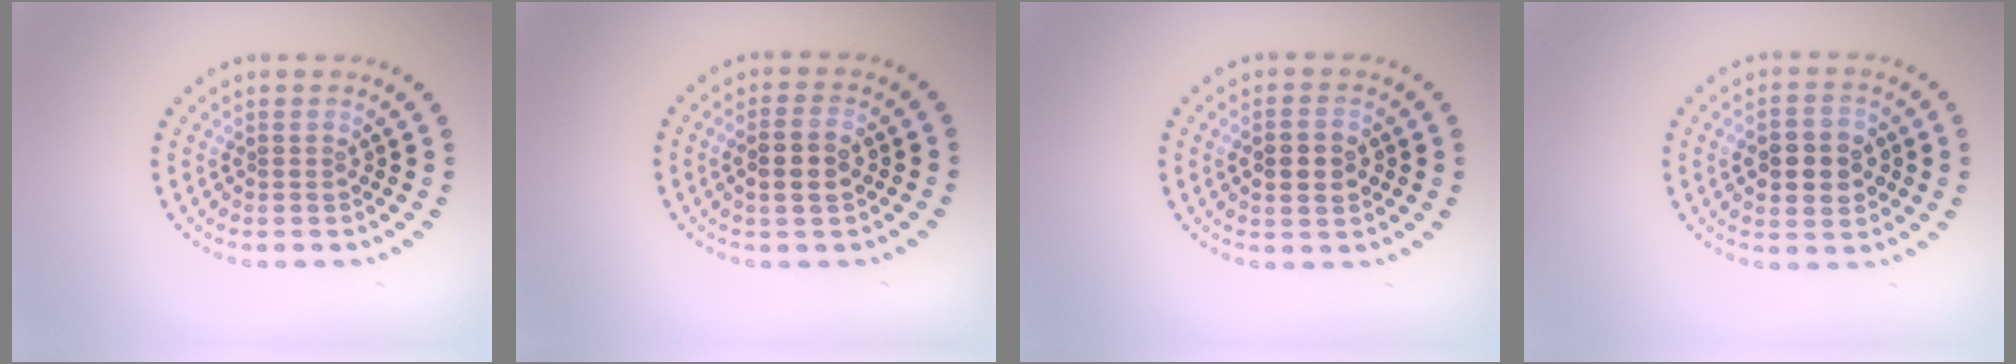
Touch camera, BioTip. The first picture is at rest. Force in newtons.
{"total": 2.8, "press": 2.7, "slide": 0.7}
{"total": 2.8, "press": 2.8, "slide": 0.4}
{"total": 4.4, "press": 4.4, "slide": 0.2}